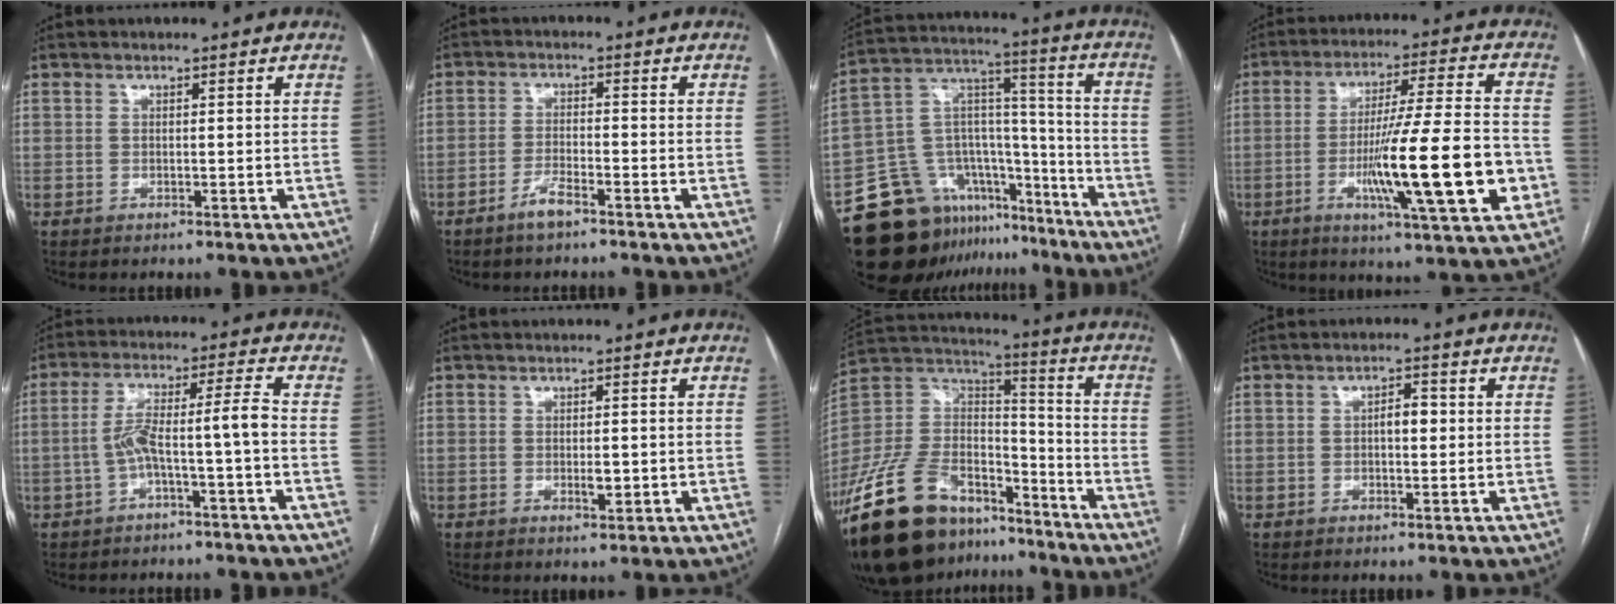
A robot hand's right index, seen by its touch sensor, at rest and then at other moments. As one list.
[{"total": 3.4, "force": [-2.5, 0.5, 2.2], "torque": [-0.042, 0.000, -0.049]}, {"total": 20.0, "force": [-15.1, 11.6, 5.9], "torque": [-0.099, 0.095, -0.240]}, {"total": 18.5, "force": [-4.6, 1.0, 17.9], "torque": [-0.284, -0.010, -0.071]}, {"total": 7.1, "force": [-2.1, -0.4, 6.7], "torque": [-0.126, 0.035, -0.033]}, {"total": 2.2, "force": [-0.4, 0.8, 2.0], "torque": [-0.035, -0.002, -0.003]}, {"total": 26.2, "force": [-18.2, 13.2, 13.3], "torque": [-0.329, 0.006, -0.324]}, {"total": 2.7, "force": [0.1, 1.1, 2.4], "torque": [-0.036, 0.008, -0.001]}]